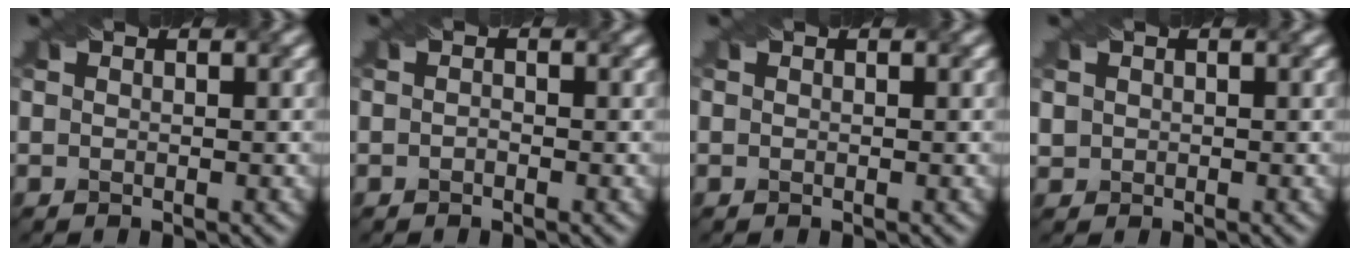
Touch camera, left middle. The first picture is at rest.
{"total": 0.6, "force": [-0.6, -0.1, 0.1], "torque": [-0.004, -0.001, -0.011]}
{"total": 0.0}
{"total": 1.3, "force": [0.4, 1.2, 0.3], "torque": [-0.014, 0.009, 0.023]}